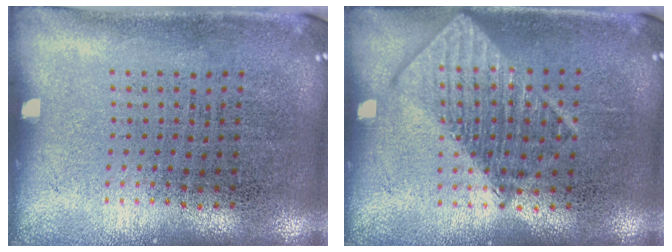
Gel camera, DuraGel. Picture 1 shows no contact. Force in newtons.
{"total": 1.6, "press": 1.6, "slide": 0.2}